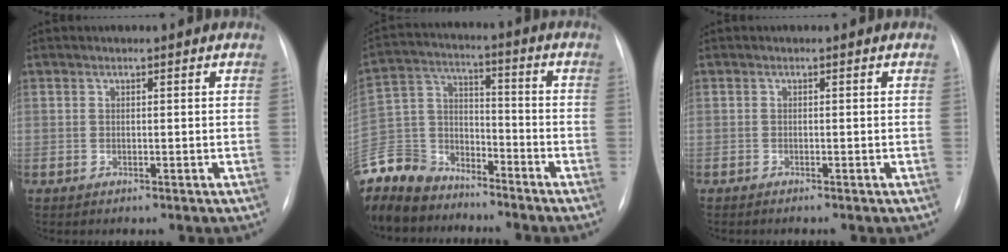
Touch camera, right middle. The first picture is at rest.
{"total": 12.9, "force": [-11.7, 5.3, 1.4], "torque": [-0.044, 0.024, -0.227]}
{"total": 0.6, "force": [-0.5, -0.1, 0.3], "torque": [-0.008, -0.003, -0.009]}